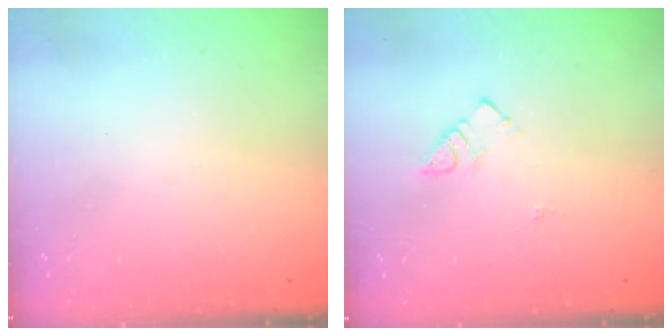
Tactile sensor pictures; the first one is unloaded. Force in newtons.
{"total": 3.9, "press": 3.8, "slide": 0.5}